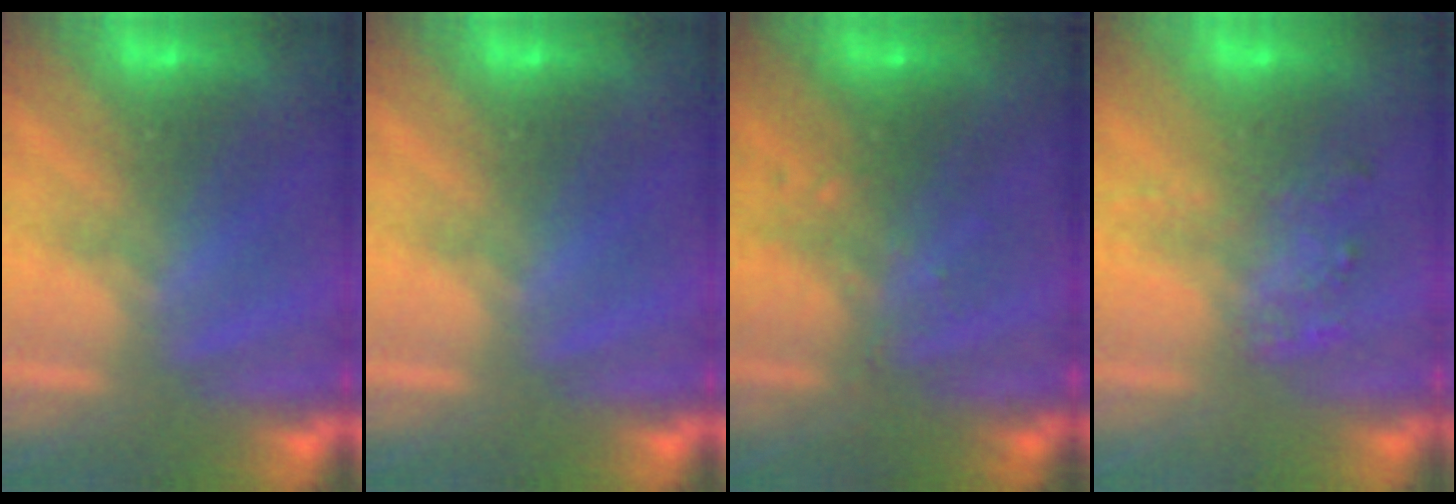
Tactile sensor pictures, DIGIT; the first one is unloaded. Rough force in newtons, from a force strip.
{"total": 0.0}
{"total": 2.9}
{"total": 1.7}